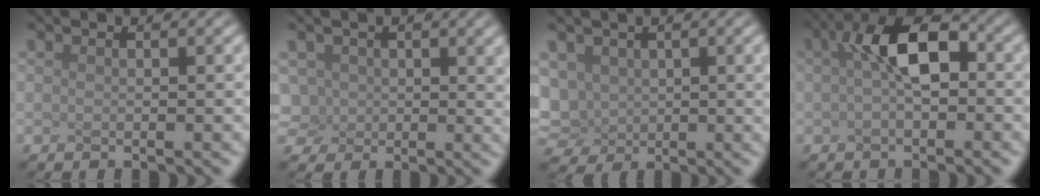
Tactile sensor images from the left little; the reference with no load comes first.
{"total": 2.2, "force": [0.2, 2.0, 0.9], "torque": [-0.079, -0.012, 0.056]}
{"total": 2.0, "force": [-0.3, 1.5, 1.3], "torque": [-0.076, -0.010, 0.041]}
{"total": 3.5, "force": [-0.7, 0.9, 3.3], "torque": [-0.088, 0.005, 0.020]}